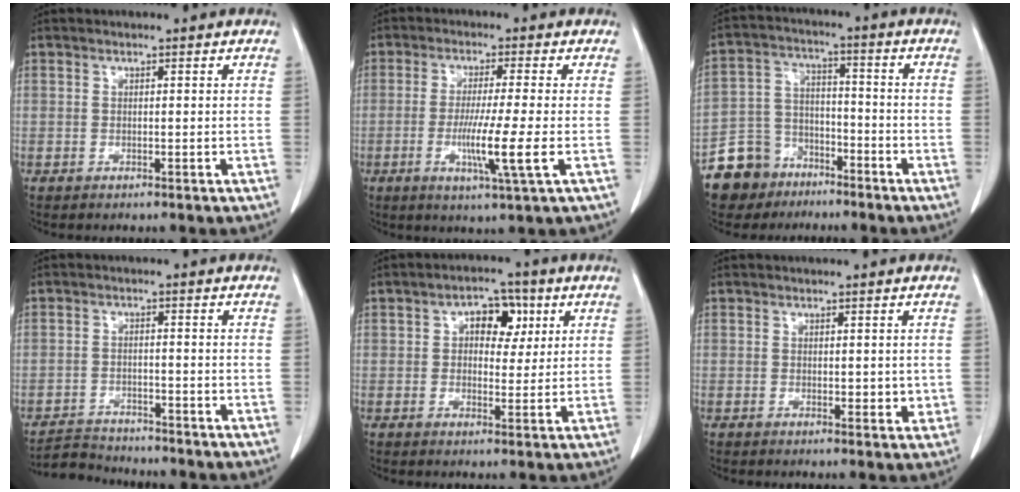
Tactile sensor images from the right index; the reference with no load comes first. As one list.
[{"total": 8.2, "force": [-2.0, -0.9, 7.8], "torque": [-0.145, -0.025, -0.039]}, {"total": 9.6, "force": [-6.9, 6.6, 1.3], "torque": [-0.038, 0.023, -0.127]}, {"total": 4.3, "force": [-4.3, 0.3, -0.4], "torque": [0.006, -0.011, -0.077]}, {"total": 6.3, "force": [2.0, 3.7, 4.7], "torque": [-0.062, 0.017, 0.028]}, {"total": 2.7, "force": [0.0, 1.4, 2.3], "torque": [-0.023, -0.003, -0.001]}]